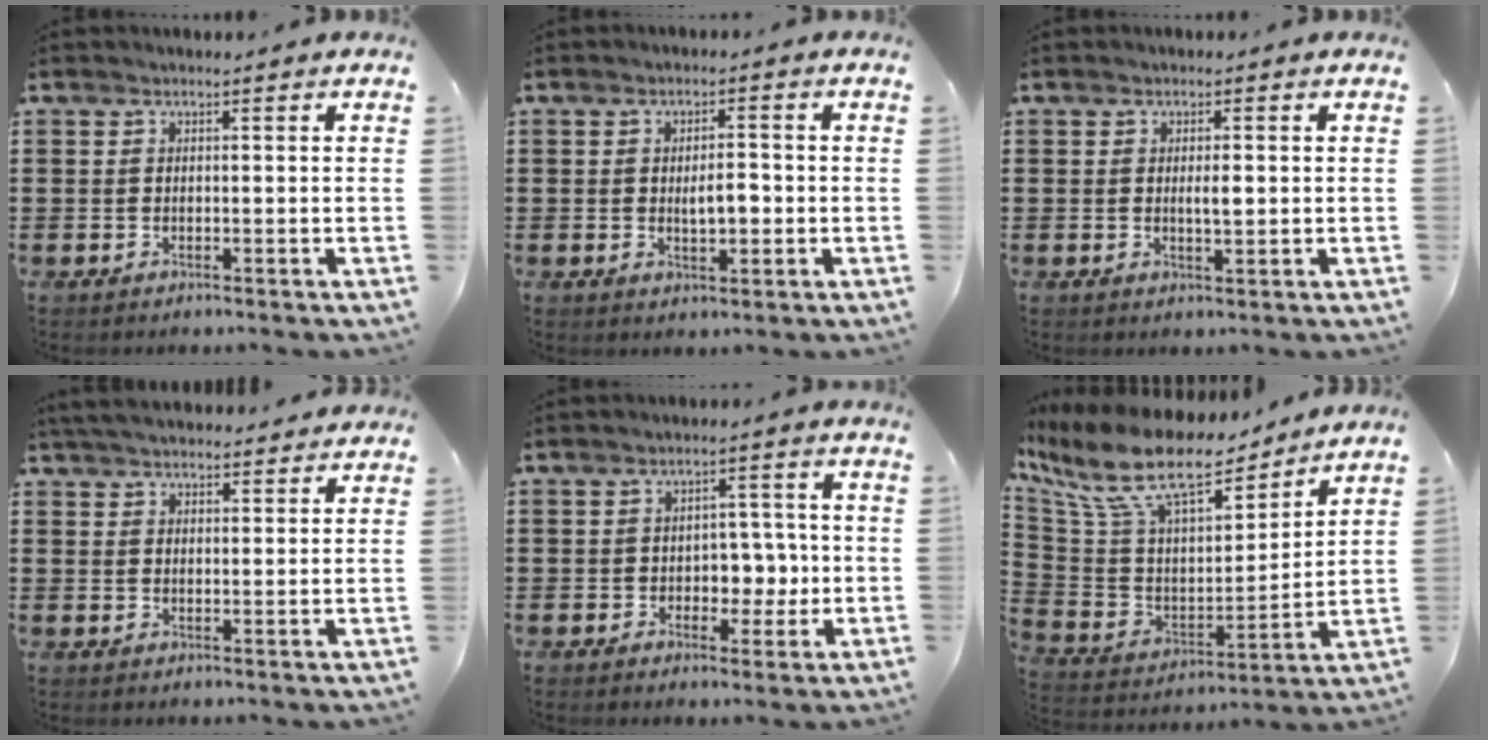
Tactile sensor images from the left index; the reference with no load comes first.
{"total": 3.6, "force": [-0.2, 1.5, 3.3], "torque": [-0.055, 0.000, -0.009]}
{"total": 2.2, "force": [0.2, 0.6, 2.1], "torque": [-0.040, 0.000, 0.002]}
{"total": 4.4, "force": [4.3, 0.7, 0.7], "torque": [-0.027, -0.009, 0.080]}
{"total": 4.8, "force": [-0.3, 3.8, 3.0], "torque": [-0.052, 0.003, -0.014]}
{"total": 13.9, "force": [10.2, 4.1, 8.5], "torque": [-0.215, -0.061, 0.175]}